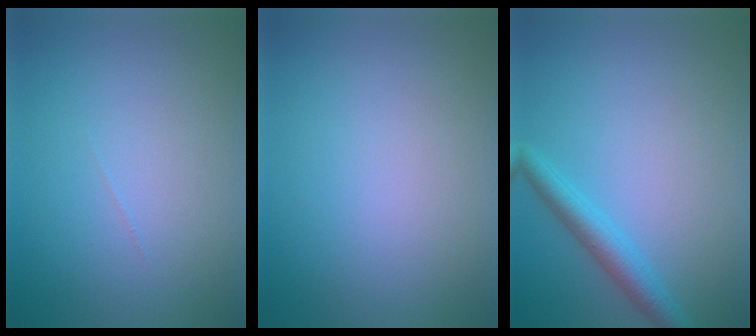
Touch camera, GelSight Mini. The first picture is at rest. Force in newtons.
{"total": 0.0}
{"total": 2.7, "press": 2.7, "slide": 0.0}